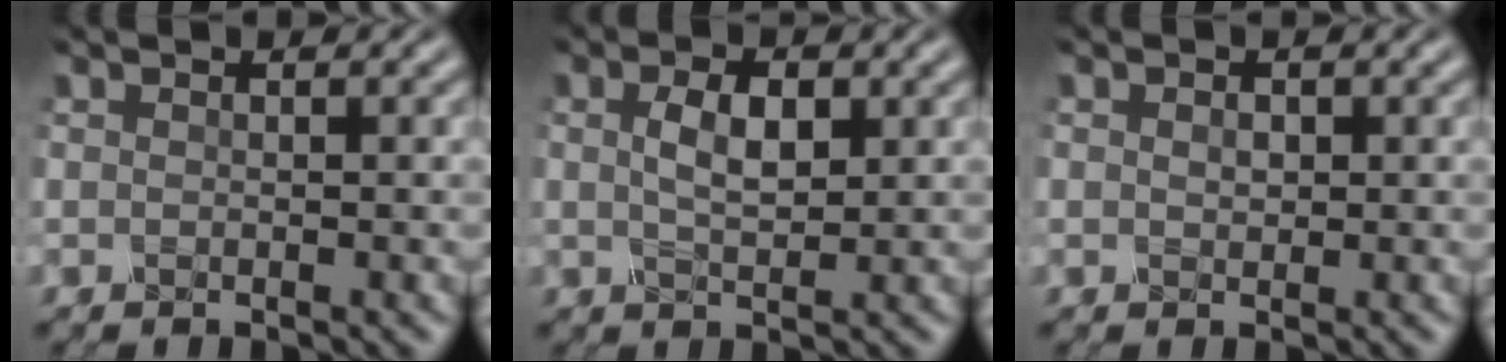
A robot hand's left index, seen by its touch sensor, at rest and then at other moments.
{"total": 2.8, "force": [0.3, 1.4, 2.4], "torque": [-0.052, 0.001, 0.007]}
{"total": 0.8, "force": [0.0, 0.6, 0.5], "torque": [-0.011, 0.001, 0.001]}